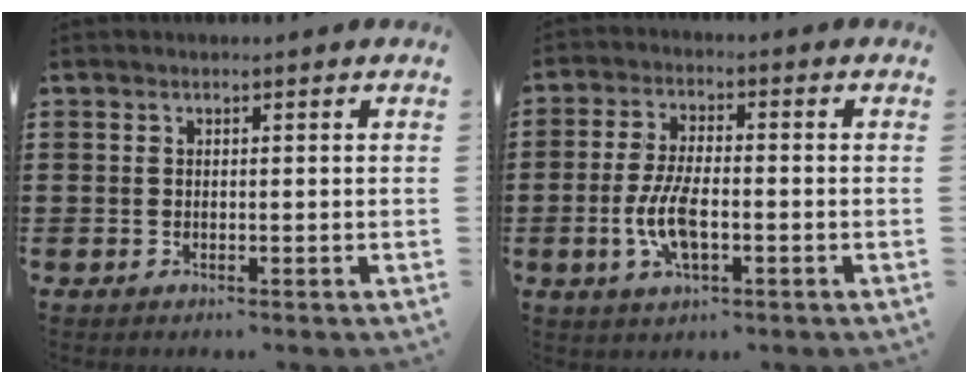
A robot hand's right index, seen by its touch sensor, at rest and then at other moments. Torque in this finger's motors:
{"motor_torque": [2.14, 0.00, 0.24, 0.11]}